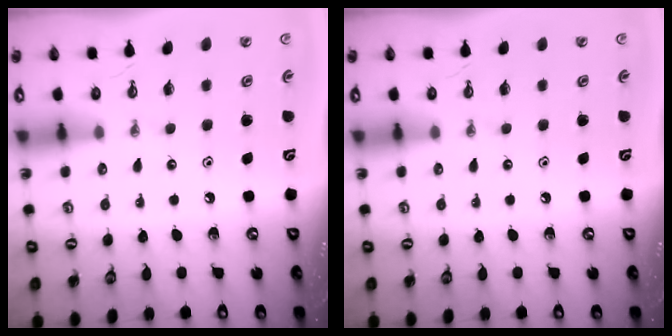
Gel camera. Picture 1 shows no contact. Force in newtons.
{"total": 0.0}